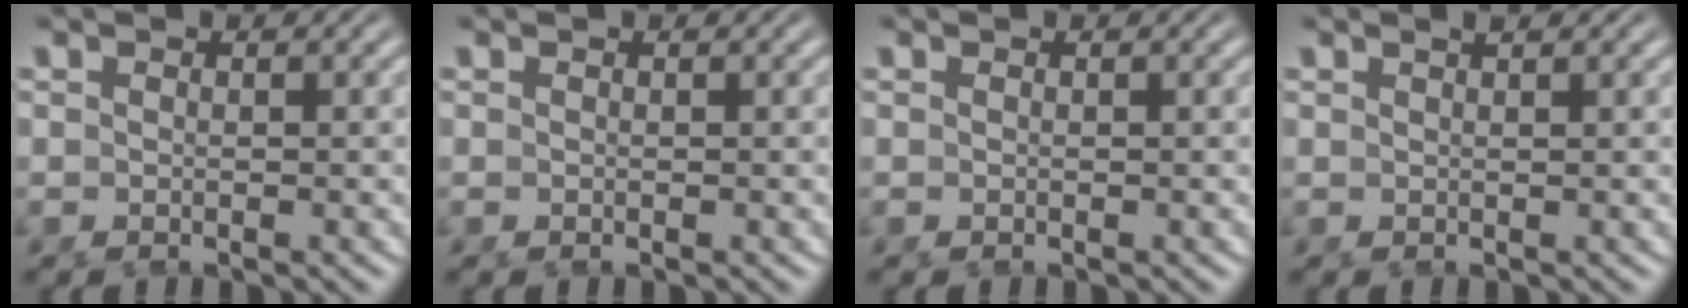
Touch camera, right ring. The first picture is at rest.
{"total": 0.0}
{"total": 0.0}
{"total": 0.9, "force": [0.8, 0.0, 0.5], "torque": [-0.005, 0.004, 0.015]}